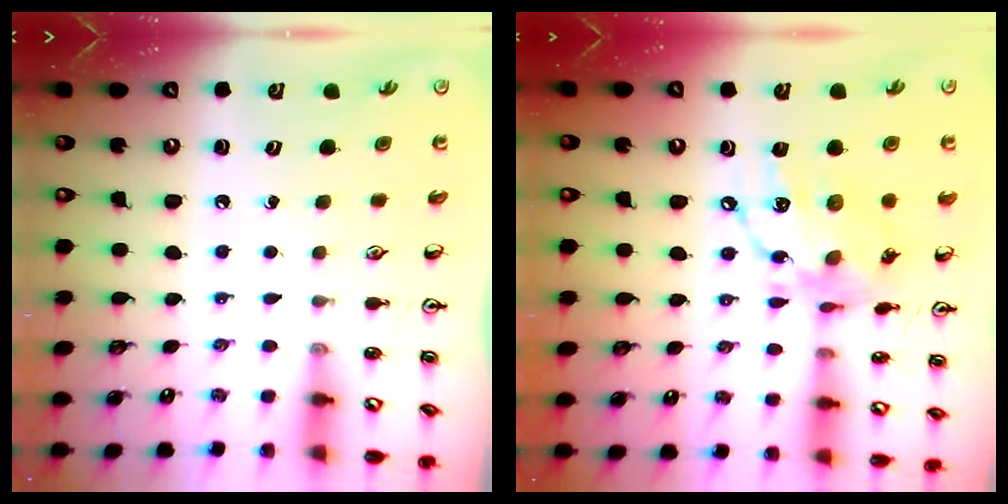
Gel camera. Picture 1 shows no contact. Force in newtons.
{"total": 14.9, "press": 14.9, "slide": 1.1}